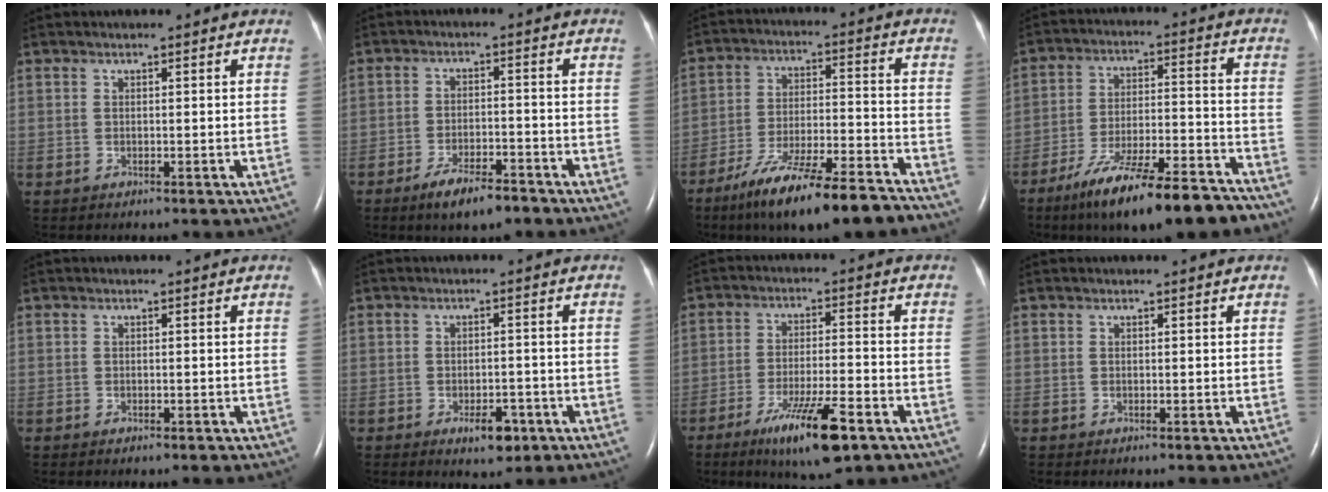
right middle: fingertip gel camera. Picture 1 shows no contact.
{"total": 6.4, "force": [-4.7, 1.7, 4.0], "torque": [-0.078, -0.005, -0.076]}
{"total": 17.4, "force": [-13.8, 1.9, 10.4], "torque": [-0.161, -0.008, -0.226]}
{"total": 19.6, "force": [-15.4, 3.4, 11.6], "torque": [-0.152, 0.009, -0.244]}
{"total": 0.6, "force": [-0.4, 0.3, 0.4], "torque": [-0.009, 0.000, -0.003]}
{"total": 4.2, "force": [-2.3, 1.9, 3.0], "torque": [-0.043, 0.001, -0.028]}
{"total": 11.0, "force": [-6.5, 1.3, 8.8], "torque": [-0.160, -0.023, -0.105]}
{"total": 0.0}